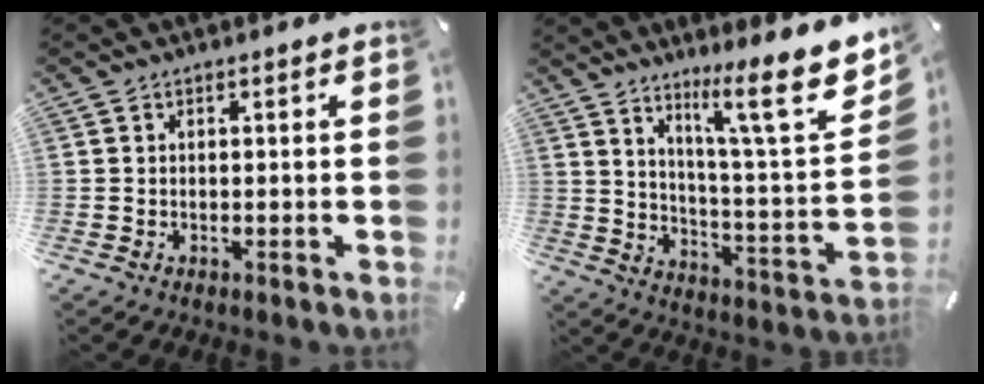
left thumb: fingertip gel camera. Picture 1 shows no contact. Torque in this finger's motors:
{"motor_torque": [1.06, -0.82, 0.46, -0.34, 0.13]}